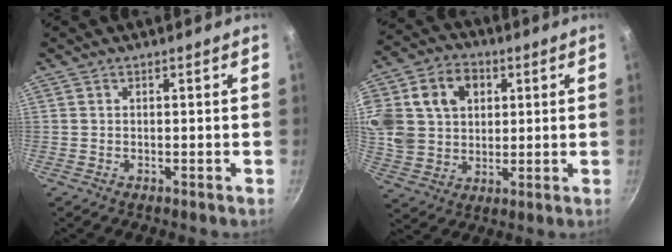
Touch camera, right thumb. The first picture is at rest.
{"total": 21.6, "force": [6.0, 16.8, 12.1], "torque": [-0.261, 0.025, 0.109]}